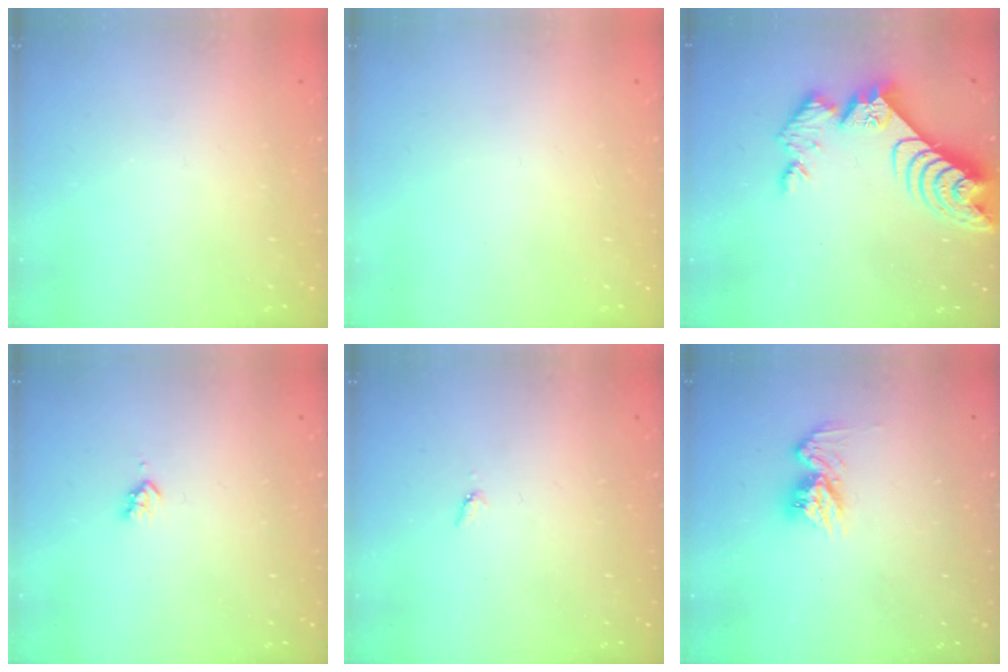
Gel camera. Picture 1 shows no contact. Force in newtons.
{"total": 0.0}
{"total": 10.6, "press": 10.5, "slide": 0.9}
{"total": 2.3, "press": 2.3, "slide": 0.4}
{"total": 4.4, "press": 4.4, "slide": 0.4}
{"total": 10.0, "press": 9.9, "slide": 0.7}